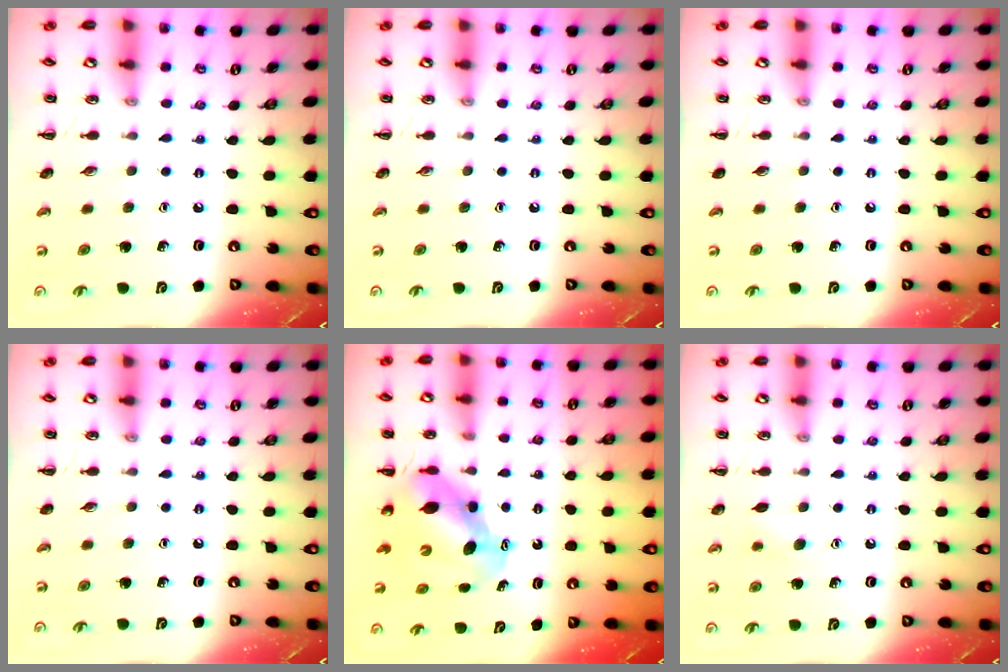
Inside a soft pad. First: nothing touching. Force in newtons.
{"total": 0.0}
{"total": 0.0}
{"total": 0.0}
{"total": 6.4, "press": 6.3, "slide": 1.5}
{"total": 3.9, "press": 3.7, "slide": 1.1}